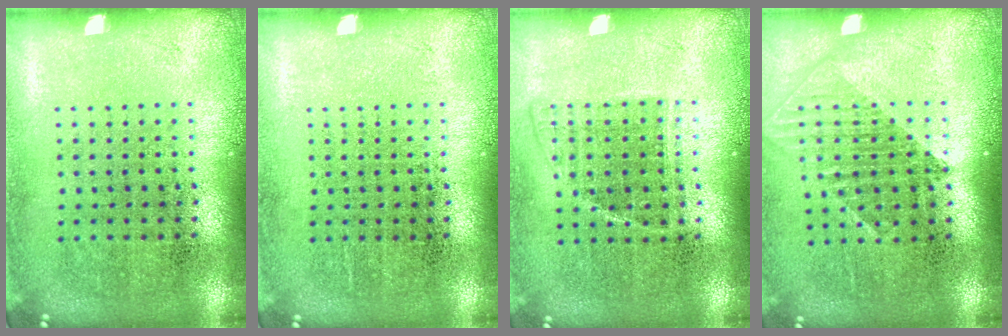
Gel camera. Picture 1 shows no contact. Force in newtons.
{"total": 0.0}
{"total": 1.0, "press": 0.9, "slide": 0.5}
{"total": 1.2, "press": 1.0, "slide": 0.7}